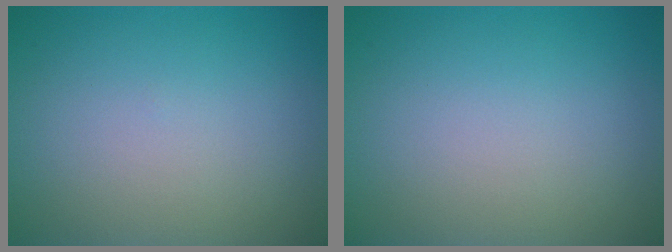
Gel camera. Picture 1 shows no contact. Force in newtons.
{"total": 0.0}